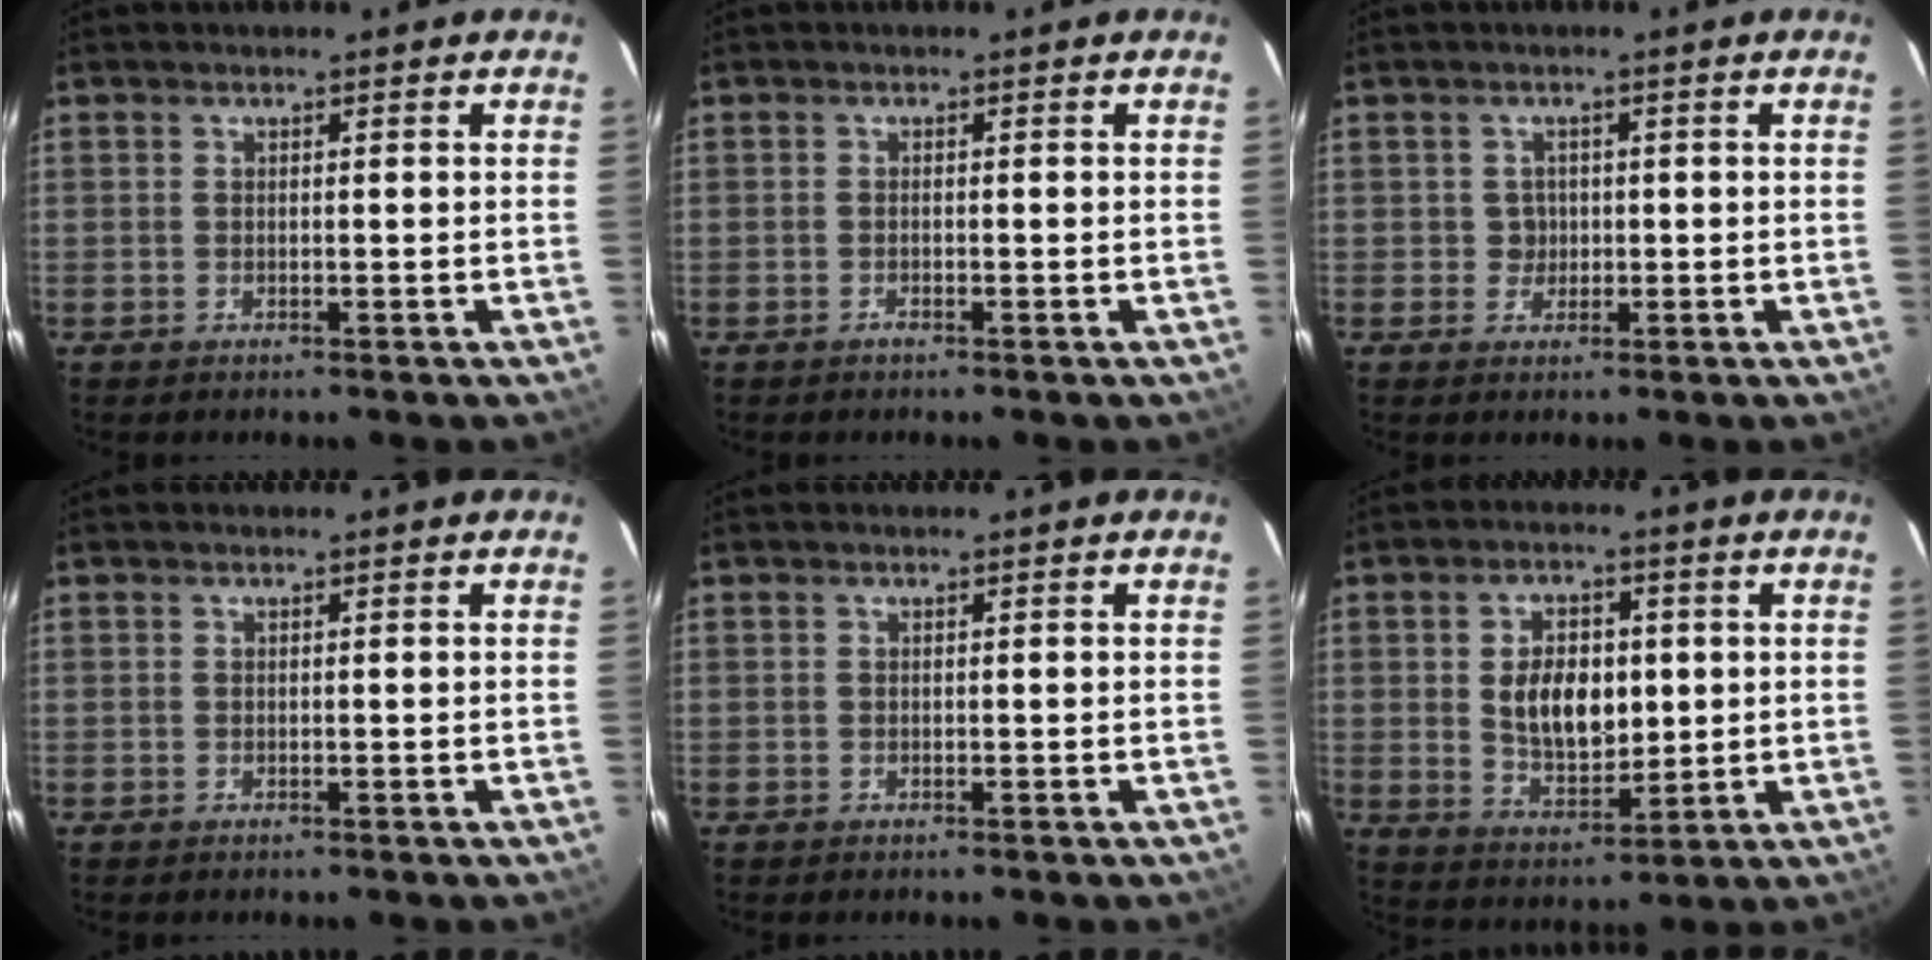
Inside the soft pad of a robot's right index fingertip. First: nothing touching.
{"total": 0.8, "force": [-0.5, 0.3, 0.5], "torque": [-0.011, 0.001, -0.010]}
{"total": 2.5, "force": [0.0, 2.5, 0.1], "torque": [0.004, 0.008, 0.004]}
{"total": 0.0}
{"total": 0.0}
{"total": 10.2, "force": [1.1, 6.2, 8.1], "torque": [-0.148, 0.003, 0.031]}